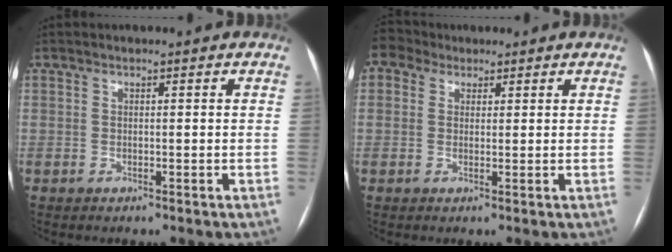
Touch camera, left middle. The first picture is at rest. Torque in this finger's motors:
{"motor_torque": [1.05, -1.09, 1.05, 0.21]}